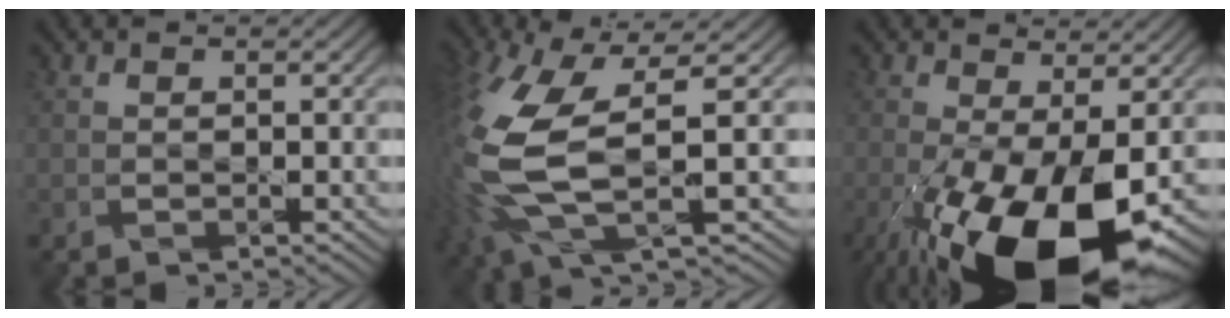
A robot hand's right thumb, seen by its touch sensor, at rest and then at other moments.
{"total": 13.4, "force": [-0.2, 5.7, 12.1], "torque": [-0.324, -0.035, 0.010]}
{"total": 16.3, "force": [-6.4, 6.8, 13.4], "torque": [-0.275, -0.052, -0.093]}